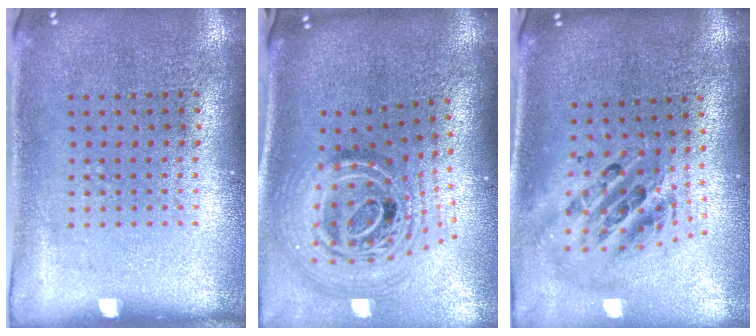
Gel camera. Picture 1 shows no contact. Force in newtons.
{"total": 2.5, "press": 1.8, "slide": 1.8}
{"total": 2.4, "press": 1.7, "slide": 1.6}